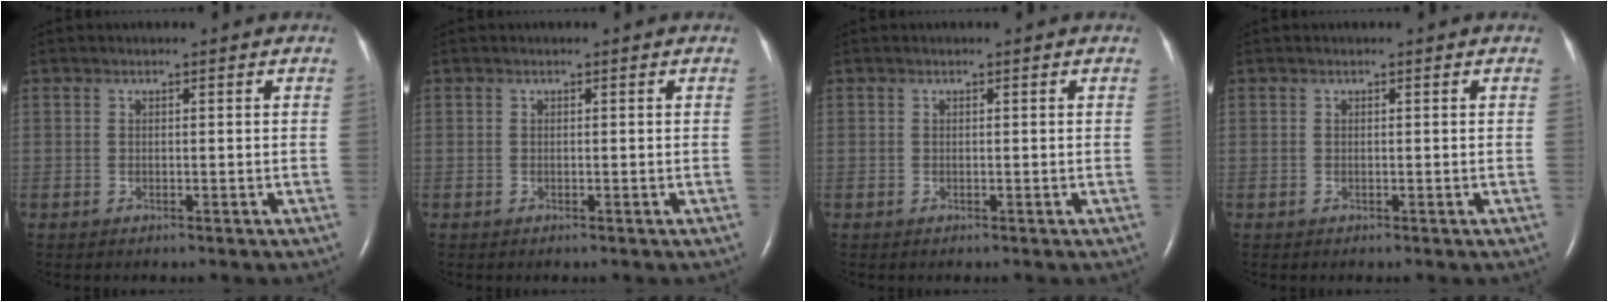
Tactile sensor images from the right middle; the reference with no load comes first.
{"total": 0.0}
{"total": 0.0}
{"total": 0.0}